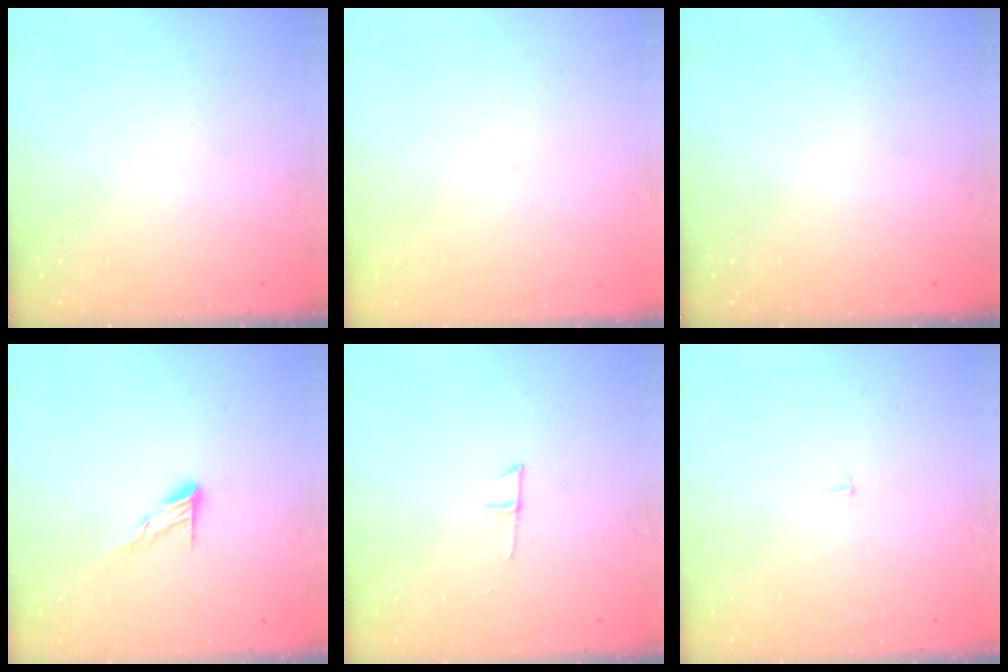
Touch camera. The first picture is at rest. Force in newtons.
{"total": 1.7, "press": 1.6, "slide": 0.1}
{"total": 0.0}
{"total": 7.3, "press": 7.3, "slide": 0.4}
{"total": 4.7, "press": 4.7, "slide": 0.3}
{"total": 2.1, "press": 2.1, "slide": 0.2}